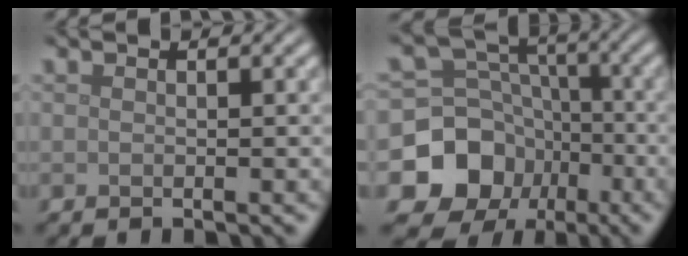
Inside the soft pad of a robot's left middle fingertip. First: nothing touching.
{"total": 9.7, "force": [-4.2, 8.2, 2.9], "torque": [-0.070, 0.001, -0.093]}